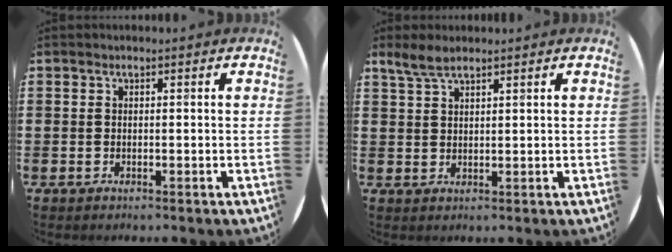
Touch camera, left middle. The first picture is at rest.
{"total": 3.3, "force": [2.7, 1.0, 1.7], "torque": [-0.039, 0.004, 0.050]}